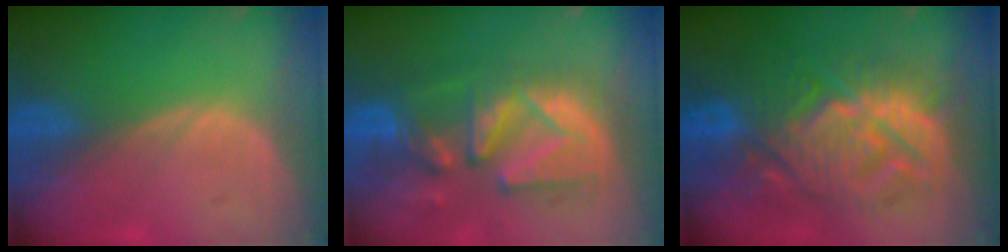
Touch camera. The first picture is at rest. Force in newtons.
{"total": 11.4, "press": 10.8, "slide": 3.7}
{"total": 13.4, "press": 13.3, "slide": 1.4}